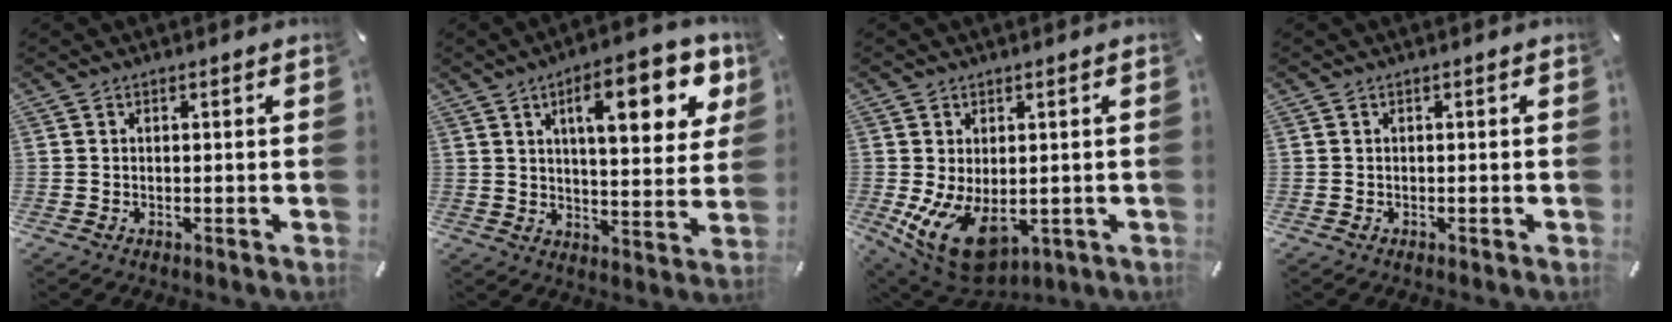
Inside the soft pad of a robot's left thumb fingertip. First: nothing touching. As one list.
[{"total": 16.7, "force": [7.5, 6.3, 13.5], "torque": [-0.196, -0.017, 0.113]}, {"total": 11.5, "force": [-2.5, 6.9, 8.8], "torque": [-0.162, 0.002, -0.036]}, {"total": 0.0}]